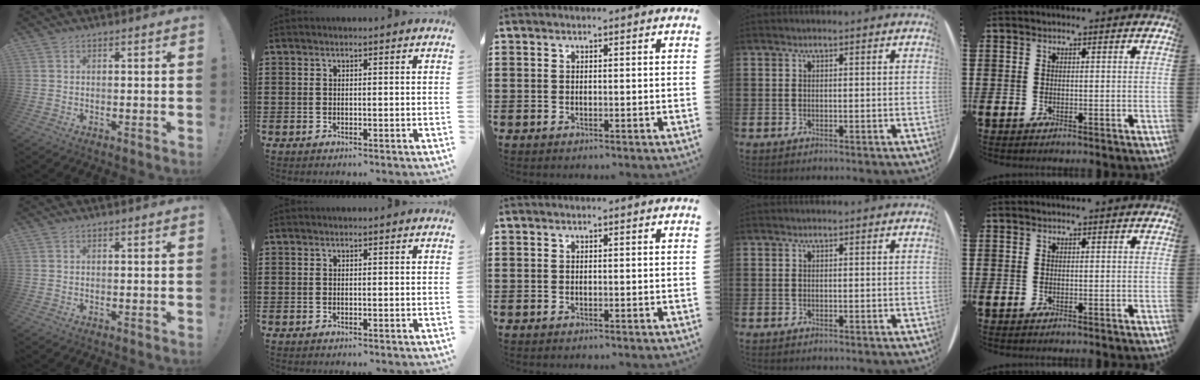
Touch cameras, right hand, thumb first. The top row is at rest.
{}